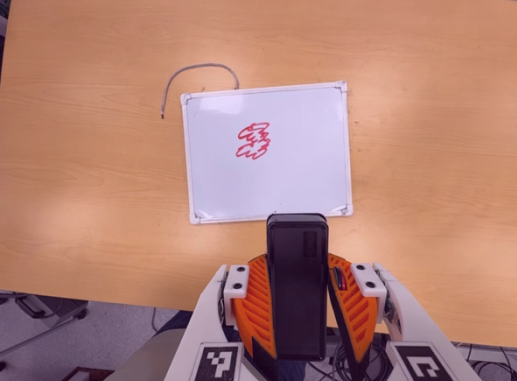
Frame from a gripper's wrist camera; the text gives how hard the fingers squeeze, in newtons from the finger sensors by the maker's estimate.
{"total": 8.5, "left": 6.6, "right": 10.5}